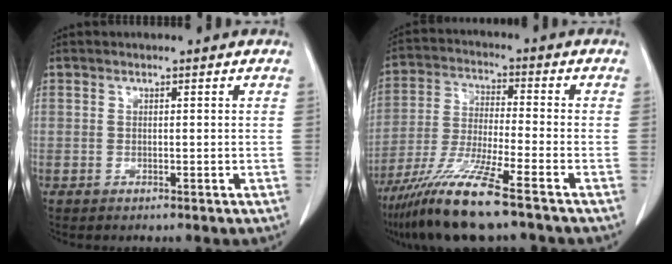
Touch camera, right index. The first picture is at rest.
{"total": 12.4, "force": [-8.8, -0.3, 8.7], "torque": [-0.176, -0.037, -0.166]}